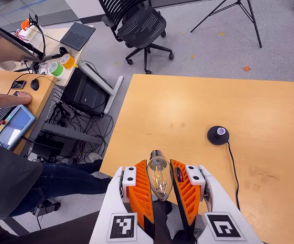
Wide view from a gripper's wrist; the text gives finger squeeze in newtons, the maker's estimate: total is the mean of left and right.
{"total": 12.7, "left": 13.4, "right": 12.0}